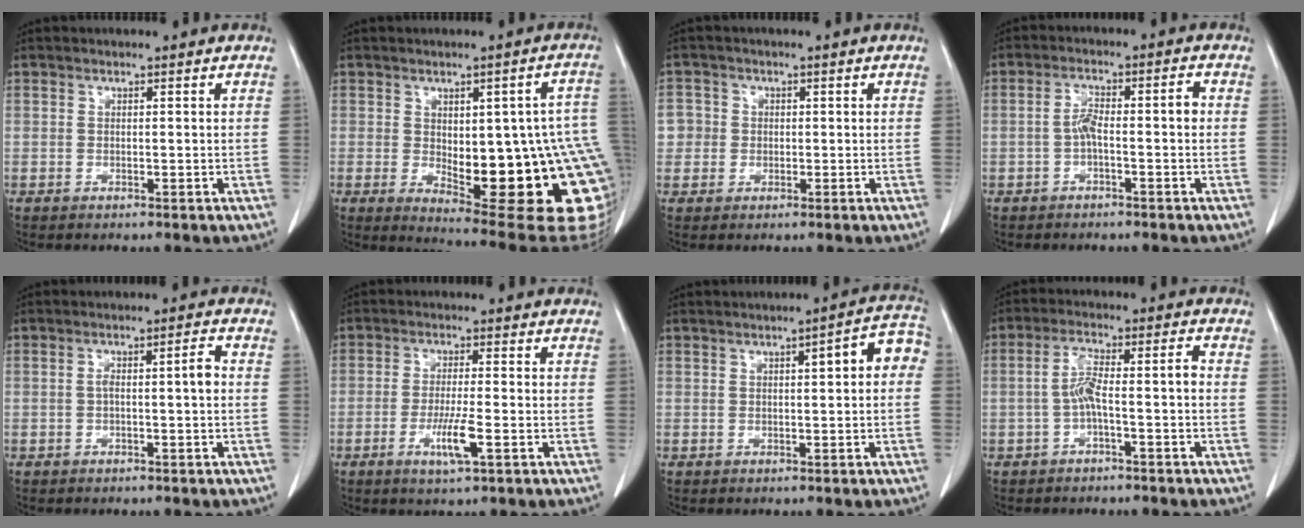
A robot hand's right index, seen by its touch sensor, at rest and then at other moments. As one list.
[{"total": 22.4, "force": [-3.5, 6.4, 21.1], "torque": [-0.194, 0.010, -0.019]}, {"total": 3.3, "force": [0.1, 3.3, 0.1], "torque": [0.014, 0.010, 0.000]}, {"total": 4.7, "force": [-0.8, 1.1, 4.5], "torque": [-0.084, 0.022, -0.013]}, {"total": 3.3, "force": [-0.2, 0.4, 3.3], "torque": [-0.057, 0.012, -0.002]}, {"total": 5.3, "force": [-2.0, 0.2, 4.9], "torque": [-0.095, -0.010, -0.037]}, {"total": 5.5, "force": [0.8, 1.2, 5.3], "torque": [-0.062, 0.027, 0.004]}, {"total": 5.8, "force": [-1.4, 0.8, 5.6], "torque": [-0.110, 0.026, -0.025]}]